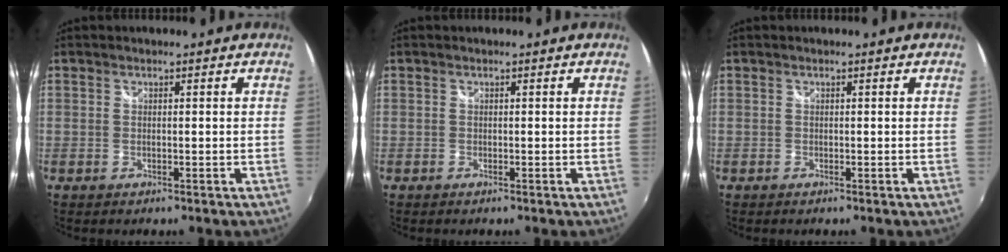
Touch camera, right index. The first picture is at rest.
{"total": 0.0}
{"total": 0.0}